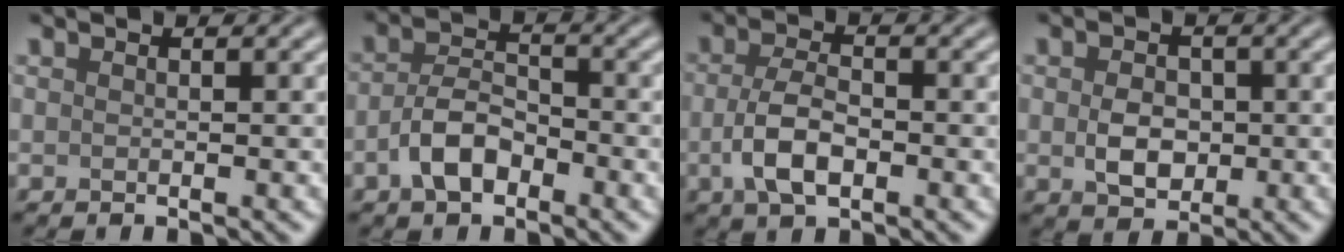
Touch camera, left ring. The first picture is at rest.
{"total": 4.2, "force": [-1.9, 2.4, 2.9], "torque": [-0.055, 0.007, -0.042]}
{"total": 4.5, "force": [-1.2, 2.2, 3.7], "torque": [-0.078, -0.001, -0.027]}
{"total": 3.5, "force": [-0.3, 2.6, 2.4], "torque": [-0.046, -0.002, -0.008]}